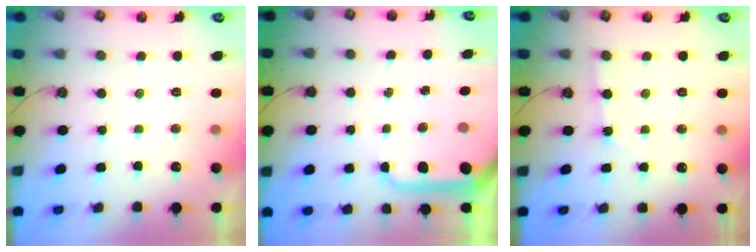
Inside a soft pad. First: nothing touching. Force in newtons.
{"total": 9.6, "press": 9.5, "slide": 1.1}
{"total": 1.8, "press": 1.8, "slide": 0.3}